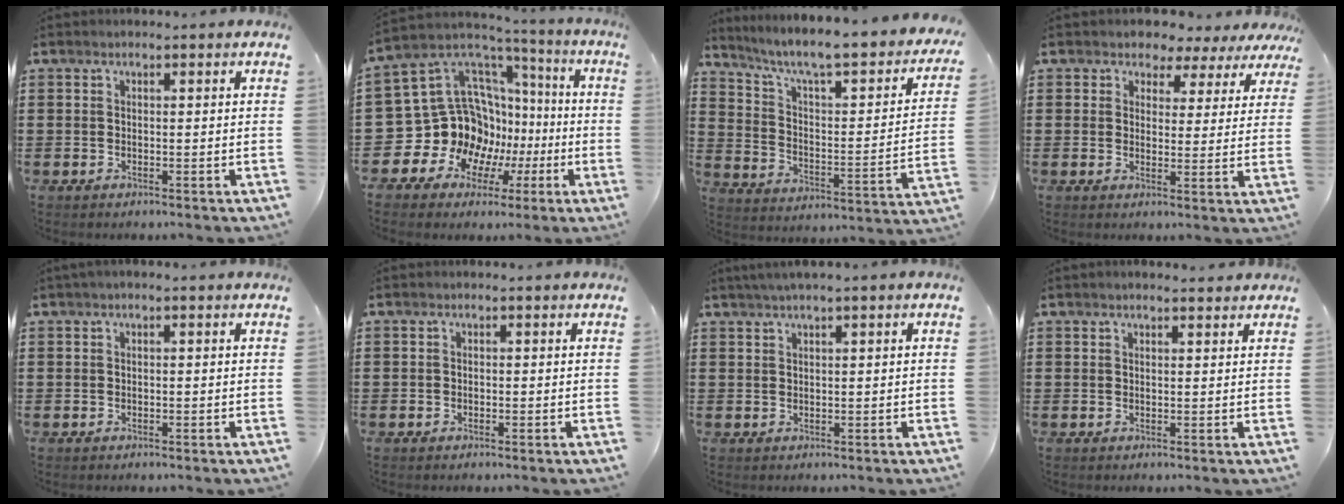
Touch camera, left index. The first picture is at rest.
{"total": 16.3, "force": [-2.0, 14.7, 6.9], "torque": [-0.187, -0.035, 0.001]}
{"total": 6.1, "force": [4.4, 0.7, 4.2], "torque": [-0.101, -0.041, 0.064]}
{"total": 3.1, "force": [2.4, 2.0, 0.2], "torque": [-0.017, -0.011, 0.037]}
{"total": 0.7, "force": [-0.4, 0.2, 0.6], "torque": [-0.011, -0.003, -0.007]}
{"total": 0.5, "force": [-0.3, 0.4, 0.2], "torque": [-0.006, 0.000, -0.007]}
{"total": 1.4, "force": [0.8, -0.1, 1.2], "torque": [-0.021, -0.001, 0.015]}
{"total": 1.2, "force": [1.1, 0.2, 0.6], "torque": [-0.014, 0.001, 0.020]}